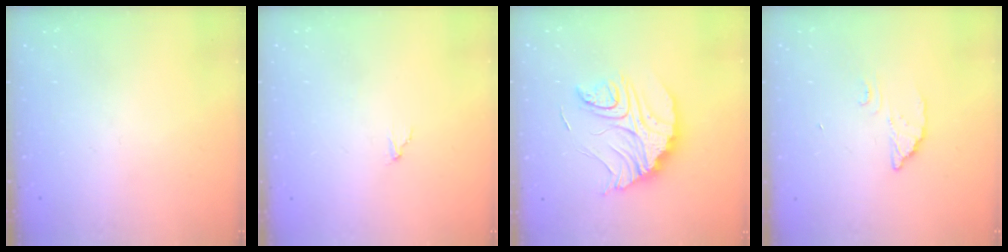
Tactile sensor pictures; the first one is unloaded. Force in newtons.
{"total": 2.0, "press": 2.0, "slide": 0.1}
{"total": 15.8, "press": 15.8, "slide": 1.3}
{"total": 3.6, "press": 3.6, "slide": 0.2}